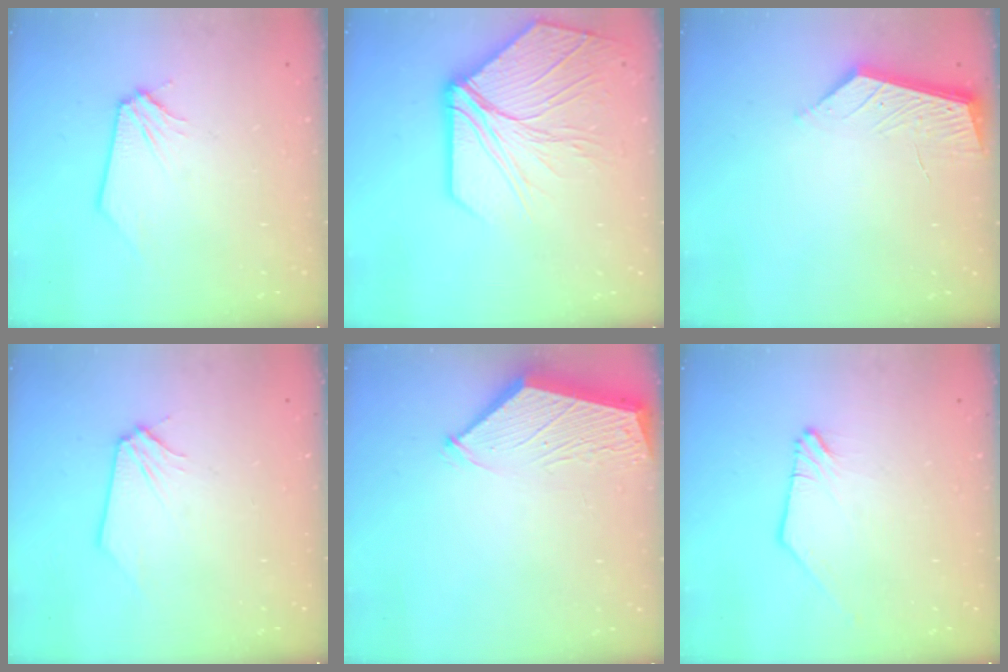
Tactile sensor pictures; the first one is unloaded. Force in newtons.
{"total": 15.4, "press": 15.3, "slide": 1.7}
{"total": 5.2, "press": 5.1, "slide": 0.6}
{"total": 0.0}
{"total": 2.9, "press": 2.9, "slide": 0.4}
{"total": 0.0}